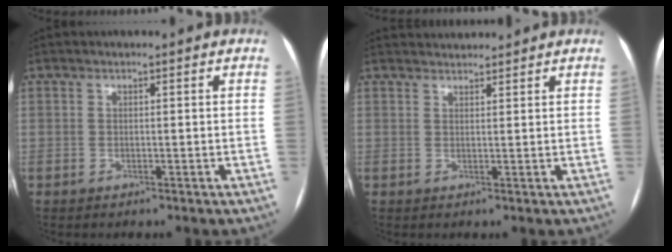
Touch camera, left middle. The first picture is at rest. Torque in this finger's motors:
{"motor_torque": [0.00, -0.13, -0.04, -0.02]}